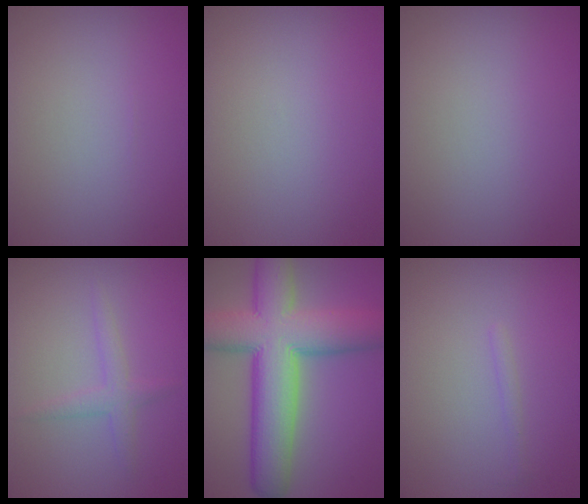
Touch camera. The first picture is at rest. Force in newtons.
{"total": 0.0}
{"total": 0.0}
{"total": 1.8, "press": 1.8, "slide": 0.1}
{"total": 12.6, "press": 12.6, "slide": 0.6}
{"total": 0.6, "press": 0.6, "slide": 0.0}